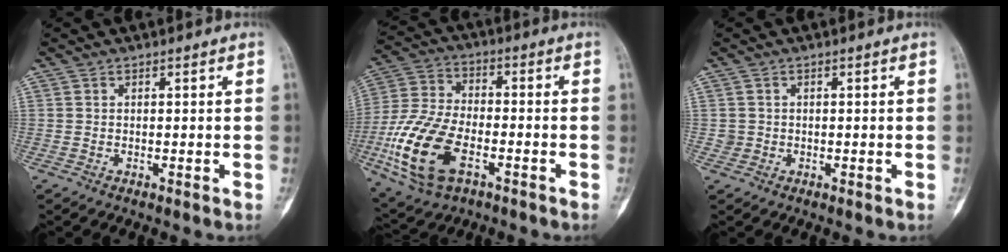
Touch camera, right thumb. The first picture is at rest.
{"total": 17.5, "force": [-6.2, 9.5, 13.4], "torque": [-0.283, 0.014, -0.113]}
{"total": 1.4, "force": [-0.1, 1.4, 0.1], "torque": [0.004, 0.006, -0.002]}